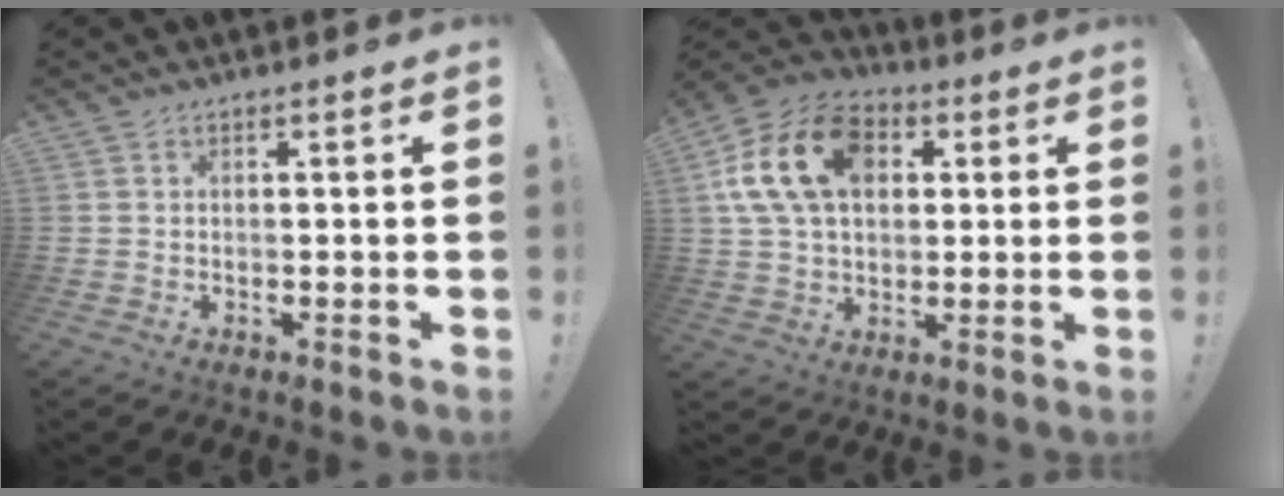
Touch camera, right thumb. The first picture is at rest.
{"total": 19.1, "force": [5.4, 13.4, 12.4], "torque": [-0.216, 0.000, 0.100]}